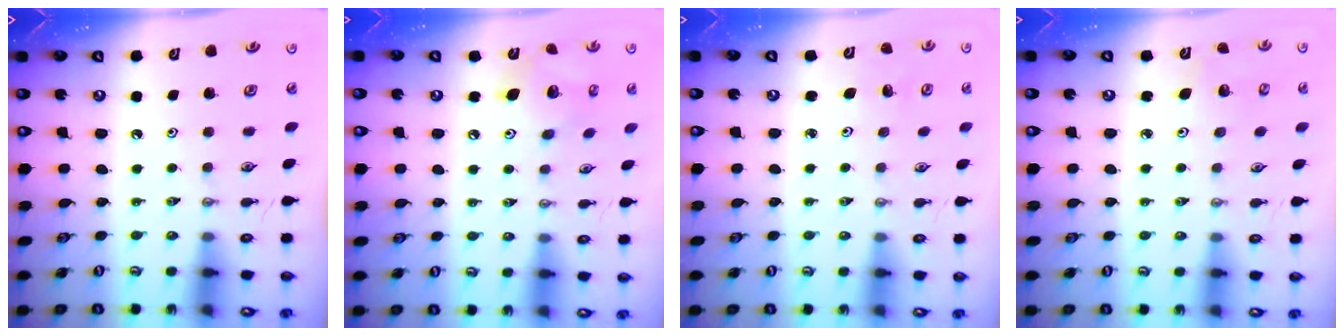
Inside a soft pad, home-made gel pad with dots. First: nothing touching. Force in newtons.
{"total": 11.5, "press": 11.5, "slide": 1.1}
{"total": 3.0, "press": 3.0, "slide": 0.2}
{"total": 3.5, "press": 3.2, "slide": 1.4}